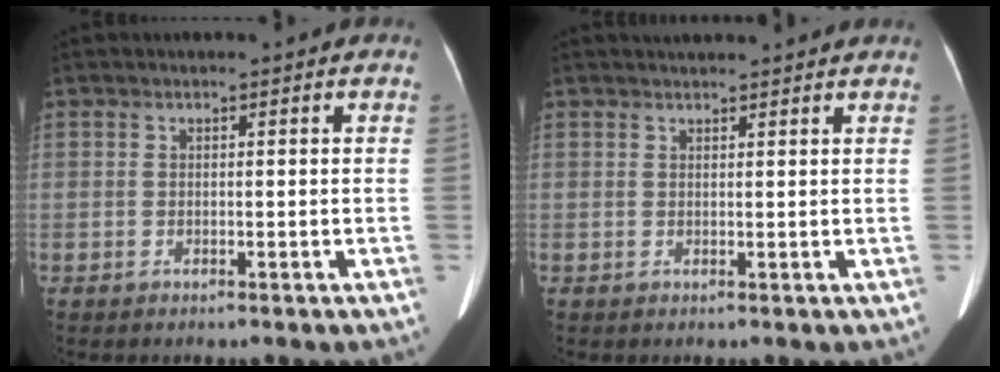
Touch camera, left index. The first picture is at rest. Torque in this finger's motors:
{"motor_torque": [-0.16, -0.43, 0.00, 0.03]}